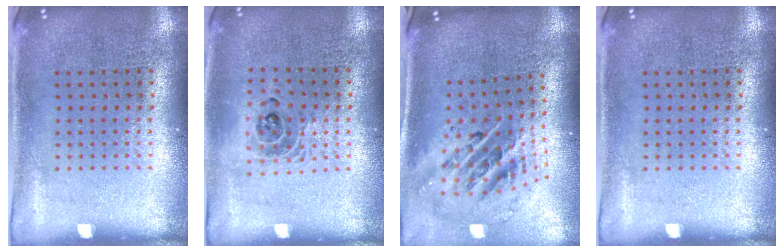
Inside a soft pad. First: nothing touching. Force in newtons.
{"total": 1.4, "press": 1.2, "slide": 0.7}
{"total": 2.7, "press": 1.8, "slide": 2.0}
{"total": 0.0}